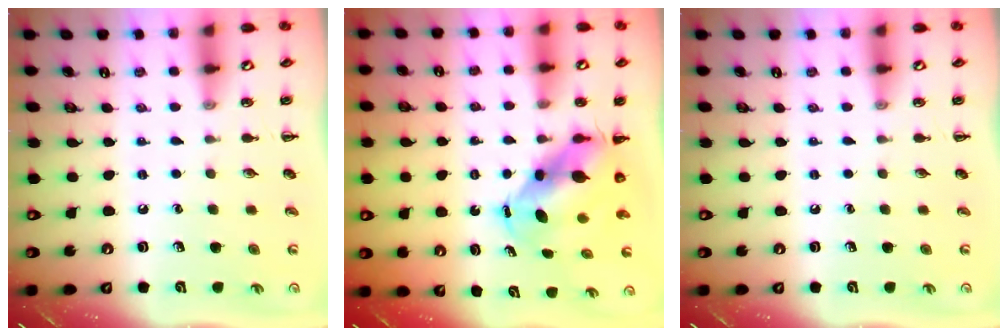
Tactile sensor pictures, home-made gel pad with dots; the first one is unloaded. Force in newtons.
{"total": 7.4, "press": 7.1, "slide": 1.9}
{"total": 0.0}